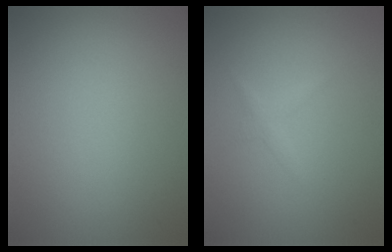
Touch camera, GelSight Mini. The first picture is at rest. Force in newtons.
{"total": 0.8, "press": 0.8, "slide": 0.0}